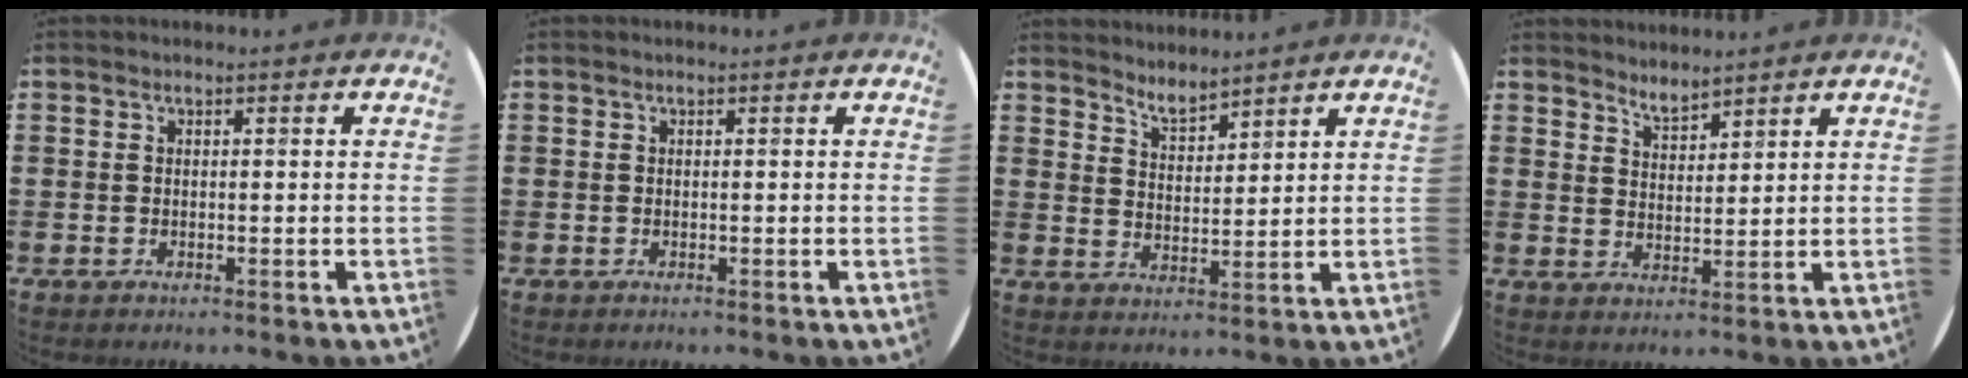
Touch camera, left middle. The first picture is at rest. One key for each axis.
{"total": 0.0}
{"total": 3.8, "fx": 3.8, "fy": 0.4, "fz": 0.2, "tx": -0.013, "ty": -0.019, "tz": 0.070}
{"total": 3.1, "fx": 3.1, "fy": 0.2, "fz": -0.1, "tx": -0.004, "ty": -0.014, "tz": 0.058}